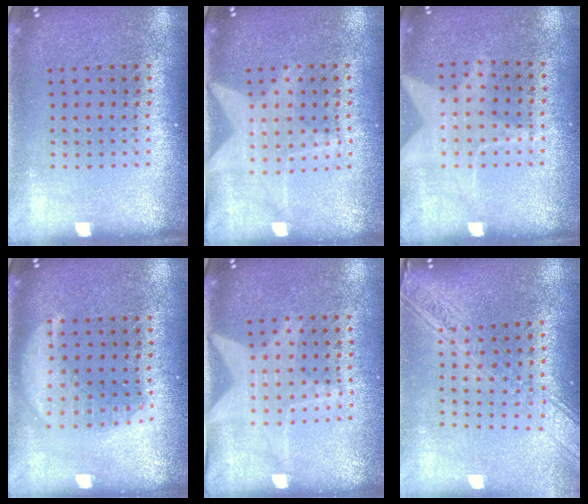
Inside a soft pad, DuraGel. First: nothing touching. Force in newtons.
{"total": 1.4, "press": 1.4, "slide": 0.2}
{"total": 1.2, "press": 1.2, "slide": 0.2}
{"total": 2.4, "press": 2.4, "slide": 0.3}
{"total": 1.8, "press": 1.5, "slide": 1.0}
{"total": 2.3, "press": 1.9, "slide": 1.3}